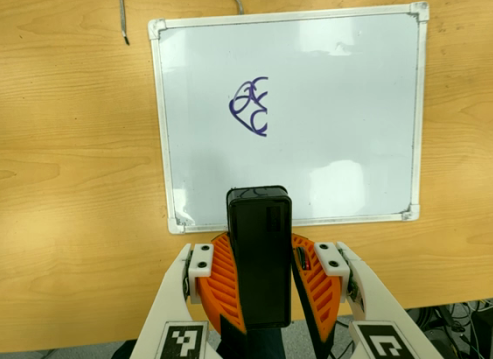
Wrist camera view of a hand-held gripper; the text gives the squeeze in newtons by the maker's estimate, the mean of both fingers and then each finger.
{"total": 10.3, "left": 10.2, "right": 10.5}